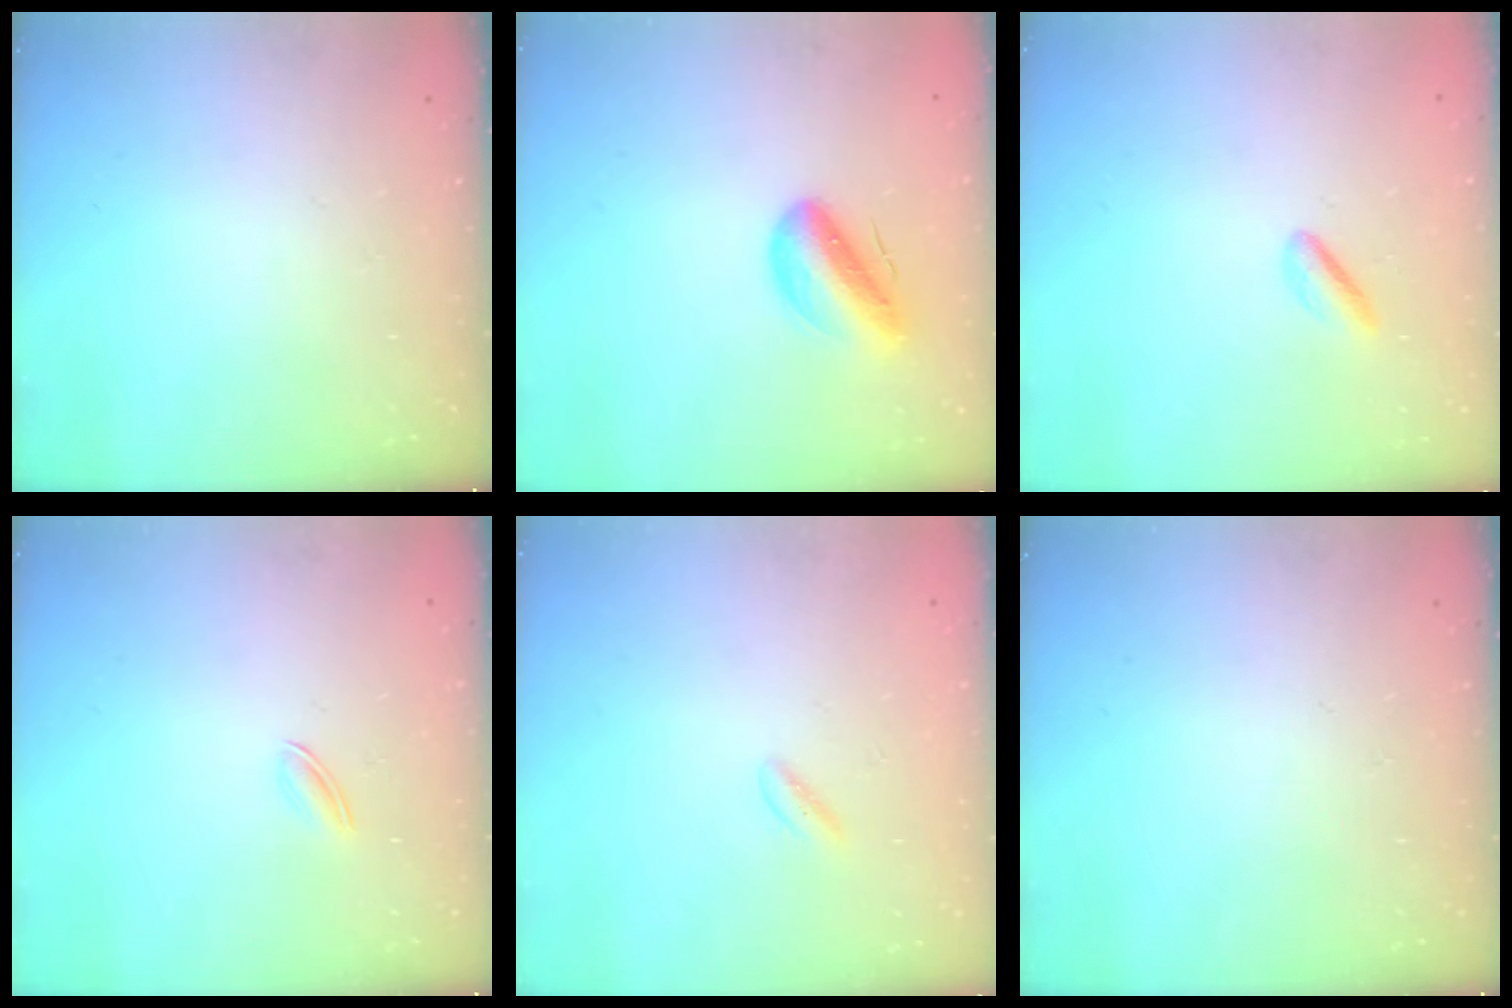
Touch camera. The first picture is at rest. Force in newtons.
{"total": 10.2, "press": 9.7, "slide": 3.2}
{"total": 1.8, "press": 1.5, "slide": 0.9}
{"total": 2.5, "press": 2.4, "slide": 0.8}
{"total": 1.7, "press": 1.5, "slide": 0.7}
{"total": 0.0}